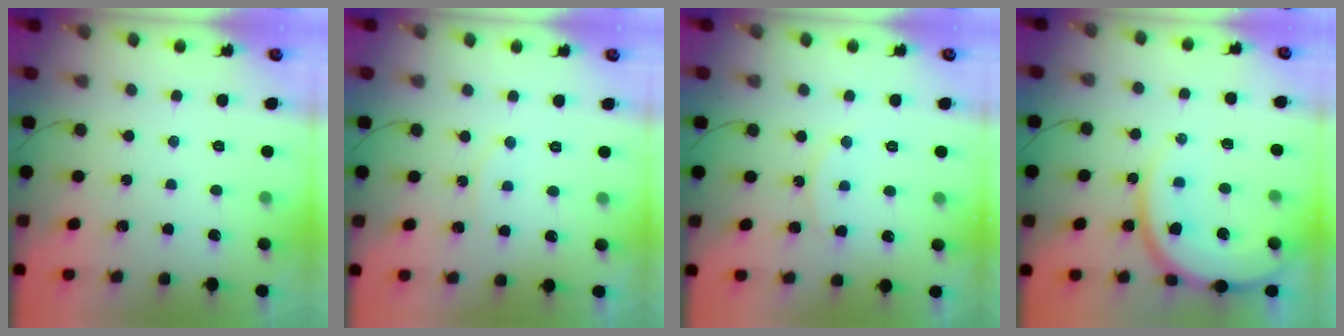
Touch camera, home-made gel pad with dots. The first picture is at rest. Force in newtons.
{"total": 3.4, "press": 3.4, "slide": 0.6}
{"total": 7.7, "press": 7.7, "slide": 0.5}
{"total": 14.9, "press": 14.9, "slide": 1.3}